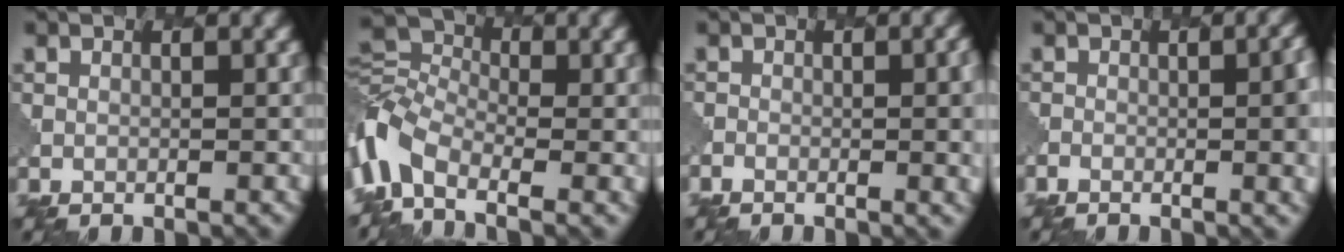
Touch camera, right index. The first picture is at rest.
{"total": 8.7, "force": [-3.4, 4.9, 6.4], "torque": [-0.143, 0.003, -0.084]}
{"total": 4.9, "force": [-1.0, 2.1, 4.3], "torque": [-0.034, 0.004, -0.016]}
{"total": 5.7, "force": [-0.9, 2.4, 5.1], "torque": [-0.040, 0.004, -0.017]}